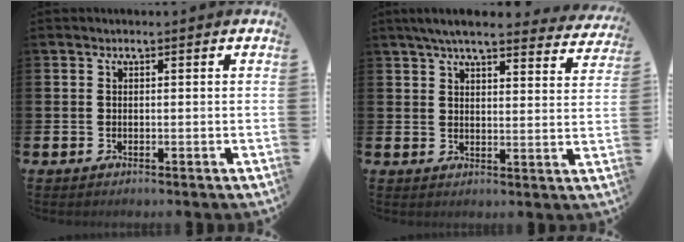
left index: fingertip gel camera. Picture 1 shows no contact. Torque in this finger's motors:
{"motor_torque": [1.13, -1.01, 0.72, 0.21]}